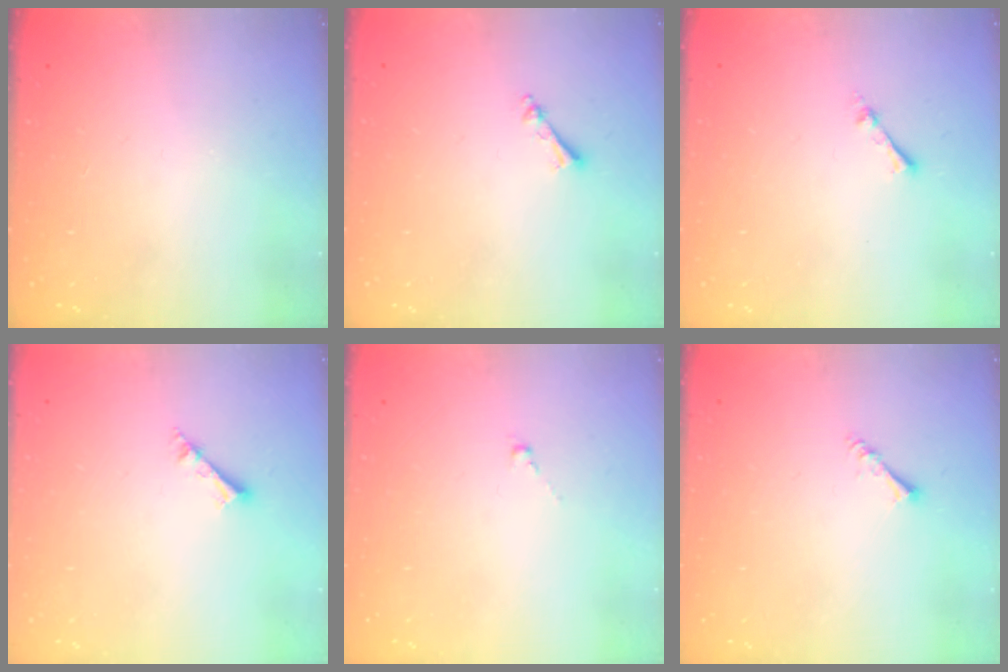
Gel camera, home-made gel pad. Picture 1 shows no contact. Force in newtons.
{"total": 2.5, "press": 2.5, "slide": 0.3}
{"total": 1.9, "press": 1.9, "slide": 0.3}
{"total": 2.5, "press": 2.5, "slide": 0.1}
{"total": 0.6, "press": 0.4, "slide": 0.4}
{"total": 1.8, "press": 1.8, "slide": 0.1}